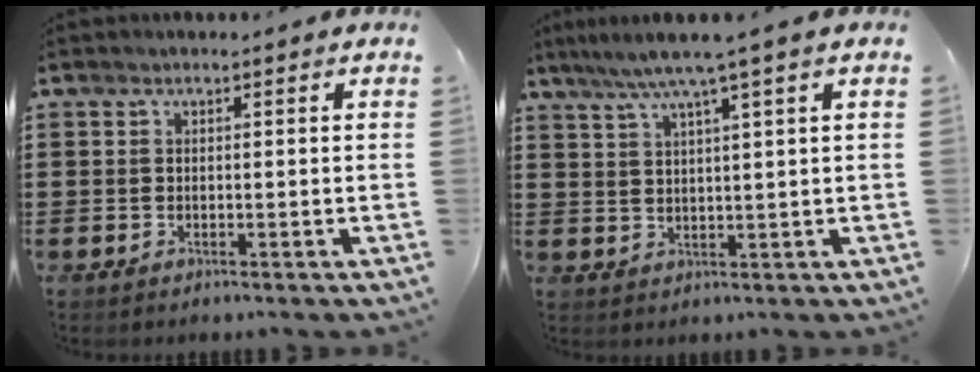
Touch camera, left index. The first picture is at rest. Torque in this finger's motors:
{"motor_torque": [1.17, -0.97, 0.57, 0.16]}